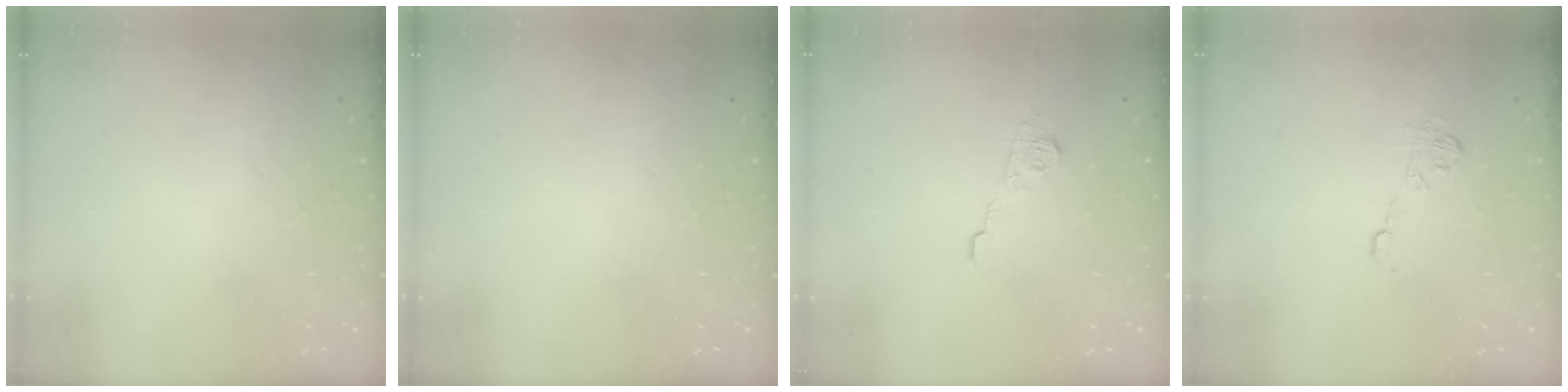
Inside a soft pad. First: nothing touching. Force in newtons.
{"total": 0.0}
{"total": 7.0, "press": 7.0, "slide": 0.6}
{"total": 7.7, "press": 7.6, "slide": 1.2}